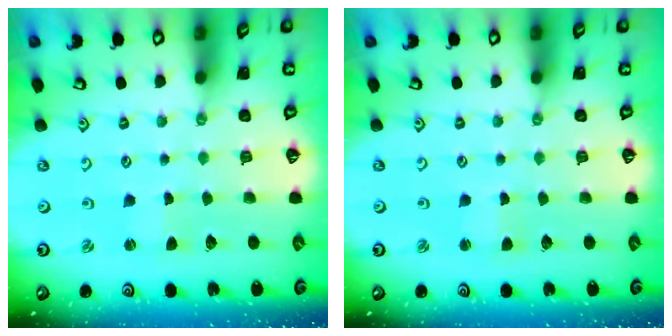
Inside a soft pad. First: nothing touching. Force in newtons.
{"total": 2.2, "press": 2.2, "slide": 0.1}